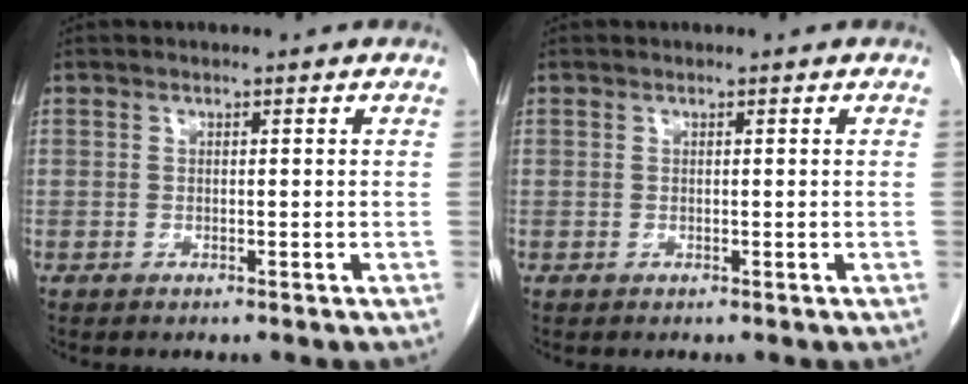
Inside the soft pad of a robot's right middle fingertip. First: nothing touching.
{"total": 0.0}